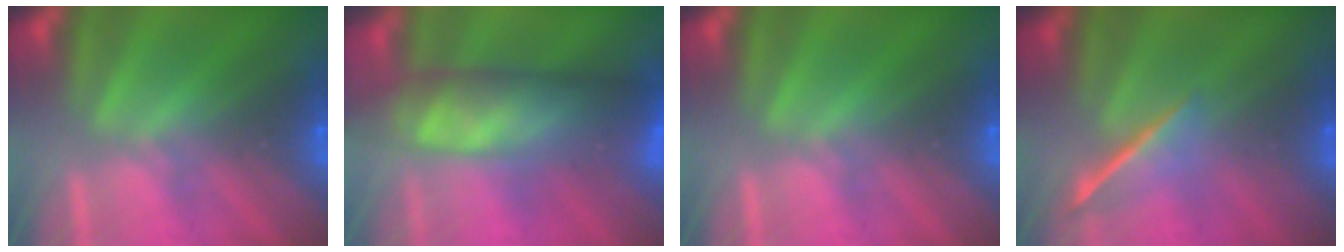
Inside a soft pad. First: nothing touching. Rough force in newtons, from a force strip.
{"total": 10.5}
{"total": 0.0}
{"total": 1.6}